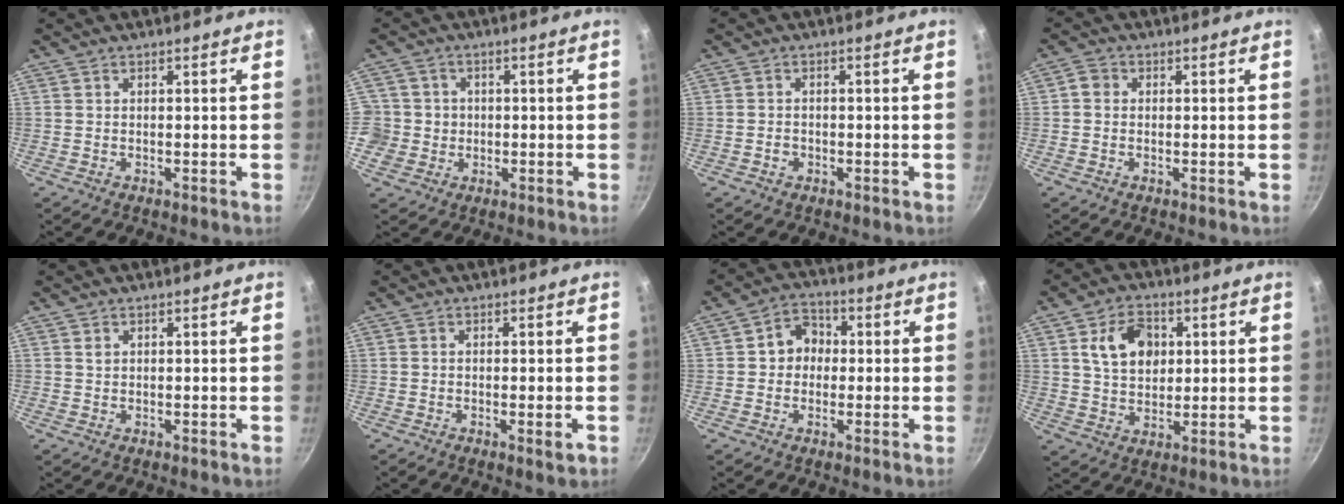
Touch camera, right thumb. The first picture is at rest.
{"total": 6.4, "force": [-0.3, 6.3, 1.3], "torque": [-0.004, 0.012, -0.008]}
{"total": 1.4, "force": [-0.6, 1.2, 0.4], "torque": [-0.005, 0.006, -0.006]}
{"total": 2.2, "force": [0.1, 2.0, 0.9], "torque": [-0.014, 0.006, -0.006]}
{"total": 0.8, "force": [0.4, 0.6, 0.3], "torque": [-0.004, -0.001, 0.006]}
{"total": 2.2, "force": [-0.7, 0.4, 2.0], "torque": [-0.041, -0.003, -0.013]}
{"total": 6.4, "force": [0.2, 5.6, 3.2], "torque": [-0.010, 0.012, -0.006]}
{"total": 10.0, "force": [2.8, 7.2, 6.4], "torque": [-0.084, -0.003, 0.046]}